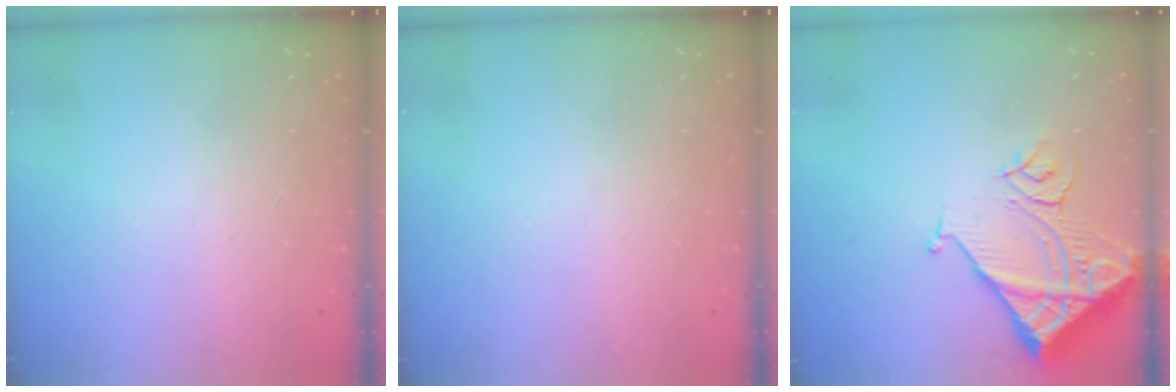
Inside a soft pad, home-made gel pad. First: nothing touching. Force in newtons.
{"total": 0.0}
{"total": 12.1, "press": 12.0, "slide": 1.6}